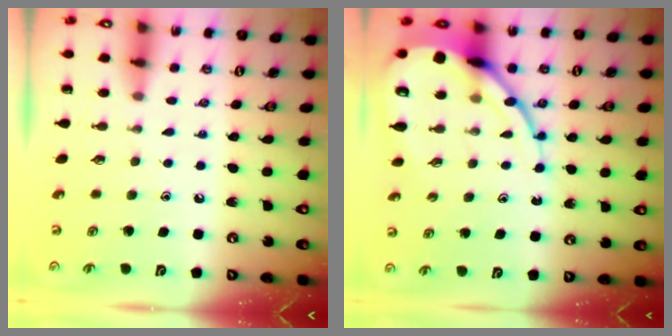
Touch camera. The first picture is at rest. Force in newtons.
{"total": 14.7, "press": 14.6, "slide": 1.6}